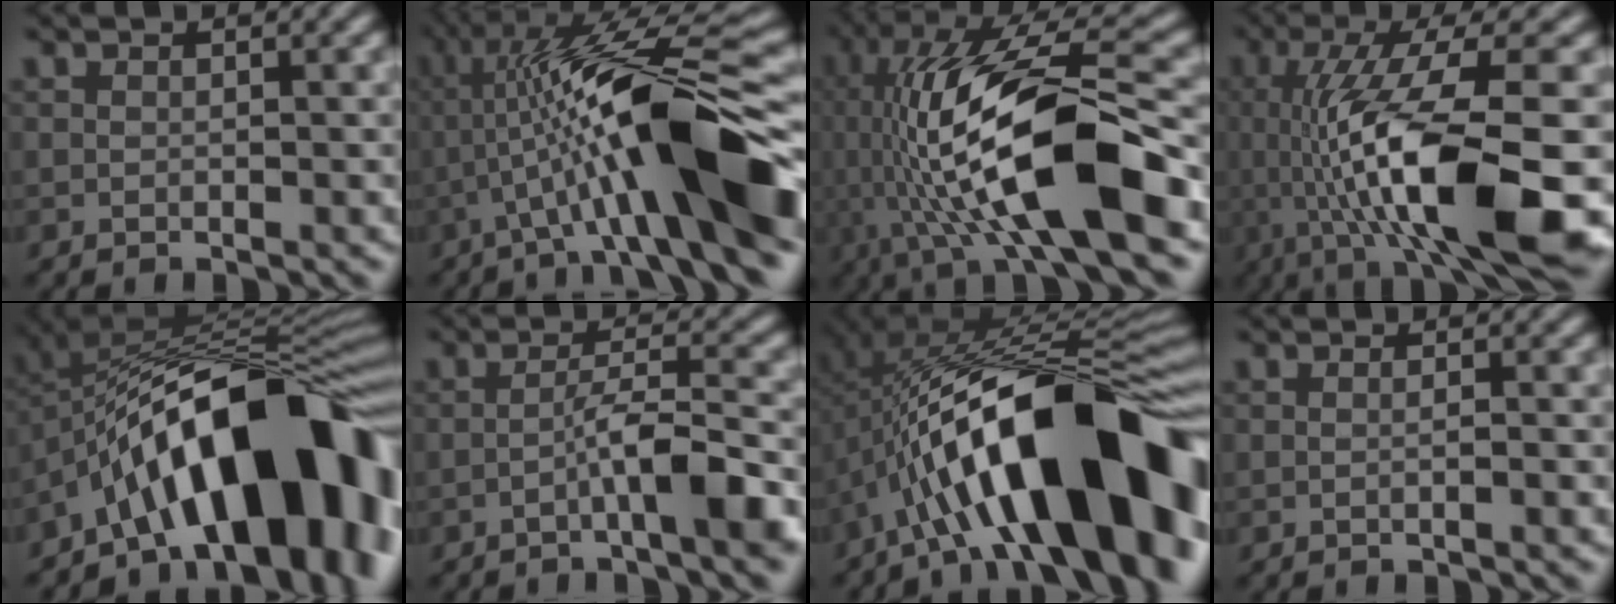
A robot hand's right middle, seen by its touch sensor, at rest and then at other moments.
{"total": 12.9, "force": [-1.9, 1.8, 12.6], "torque": [-0.217, 0.048, -0.019]}
{"total": 13.7, "force": [-2.3, 3.7, 13.0], "torque": [-0.247, 0.027, -0.033]}
{"total": 12.4, "force": [-3.0, 2.8, 11.7], "torque": [-0.202, 0.005, -0.038]}
{"total": 15.2, "force": [-6.7, 6.1, 12.3], "torque": [-0.159, 0.047, -0.115]}
{"total": 5.4, "force": [-3.0, 0.2, 4.5], "torque": [-0.082, 0.031, -0.049]}
{"total": 17.7, "force": [-5.6, 6.3, 15.6], "torque": [-0.243, 0.045, -0.087]}
{"total": 1.3, "force": [0.1, 0.6, 1.1], "torque": [0.006, 0.016, -0.010]}